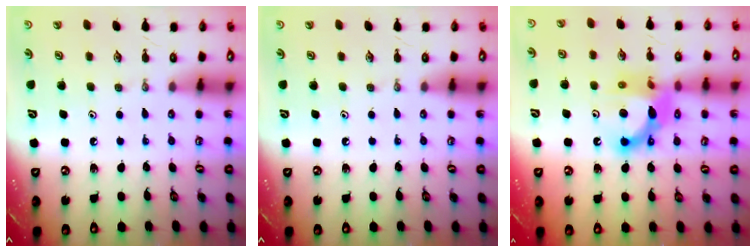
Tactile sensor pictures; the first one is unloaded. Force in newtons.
{"total": 0.0}
{"total": 12.4, "press": 12.3, "slide": 1.8}